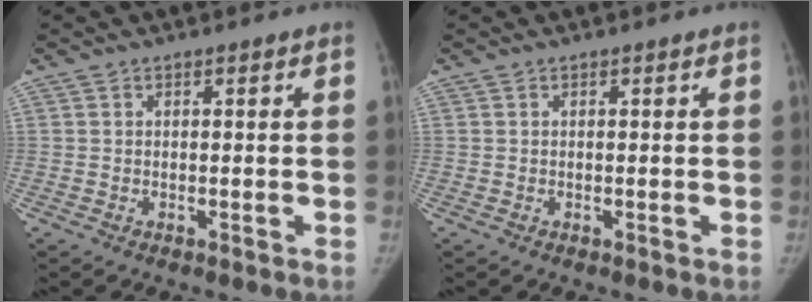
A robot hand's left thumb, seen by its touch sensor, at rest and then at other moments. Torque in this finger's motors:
{"motor_torque": [0.00, -0.01, 0.05, -0.05, 0.00]}